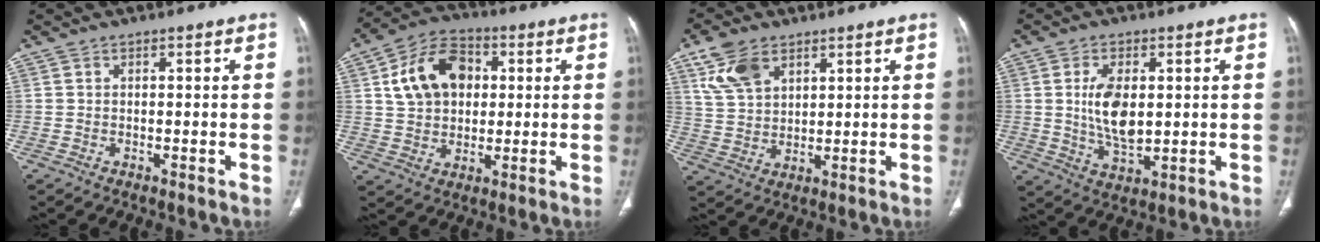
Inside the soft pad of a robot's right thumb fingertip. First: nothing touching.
{"total": 13.4, "force": [3.0, 9.8, 8.7], "torque": [-0.126, 0.011, 0.048]}
{"total": 9.0, "force": [4.9, 5.5, 5.2], "torque": [-0.088, -0.012, 0.104]}
{"total": 9.2, "force": [1.1, 4.8, 7.8], "torque": [-0.140, -0.013, 0.029]}